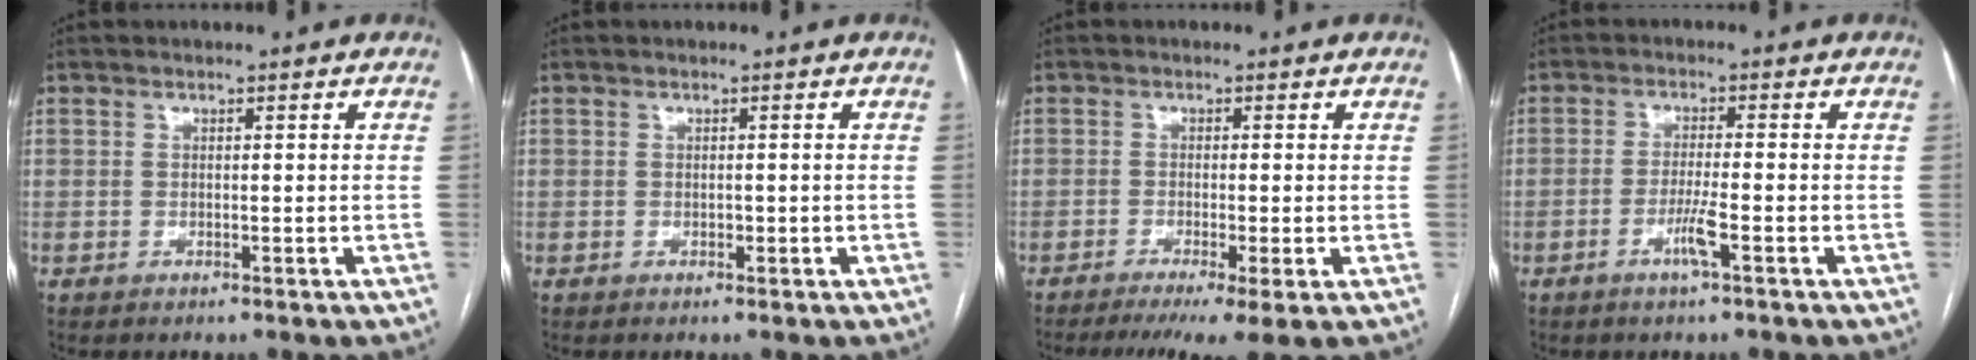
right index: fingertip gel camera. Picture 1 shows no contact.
{"total": 0.0}
{"total": 6.6, "force": [-4.2, 0.0, 5.0], "torque": [-0.074, -0.014, -0.068]}
{"total": 3.6, "force": [-1.7, -0.4, 3.2], "torque": [-0.066, -0.005, -0.034]}